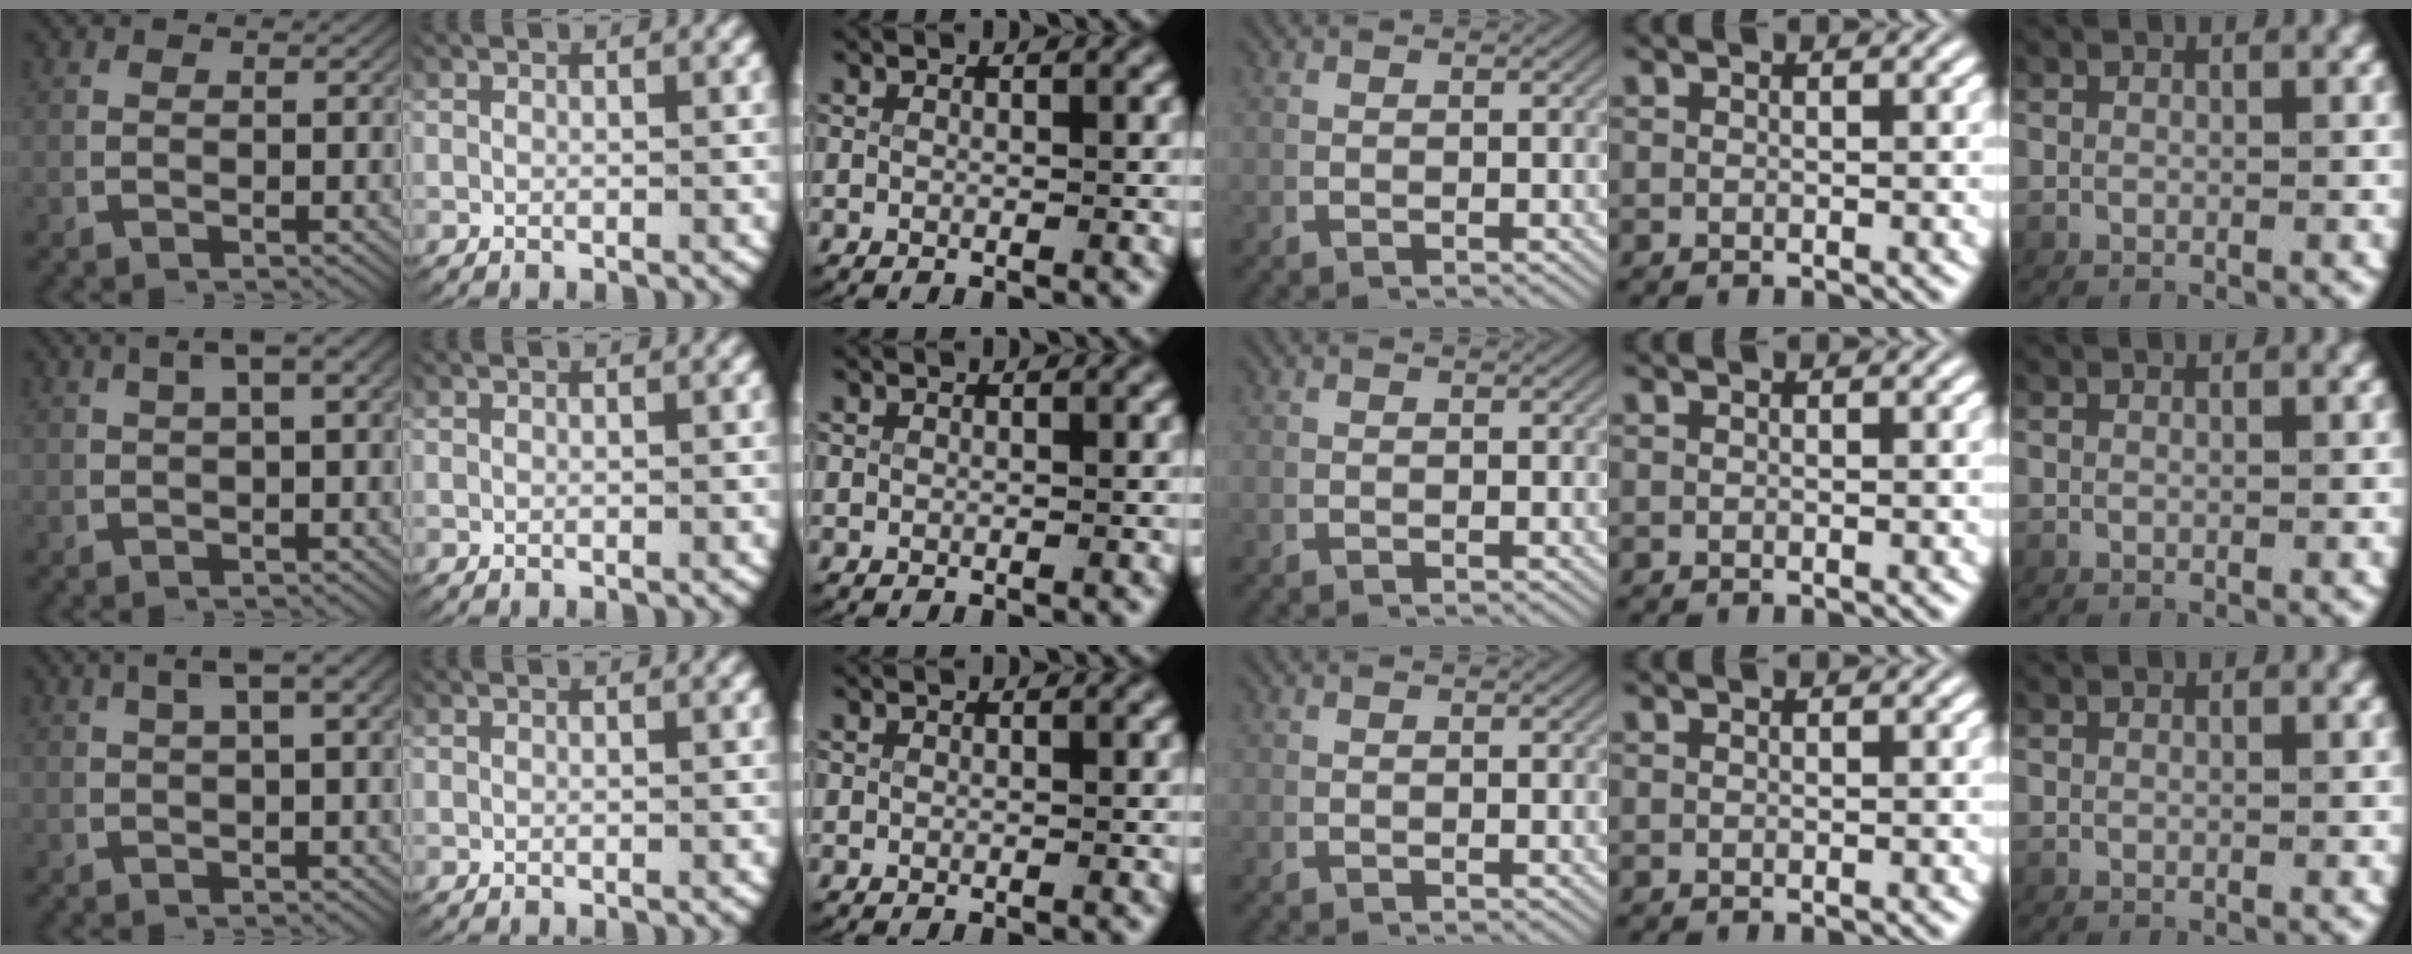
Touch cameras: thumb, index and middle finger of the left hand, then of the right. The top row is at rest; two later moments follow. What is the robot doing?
{"motion": "lift_and_place", "object": "router"}